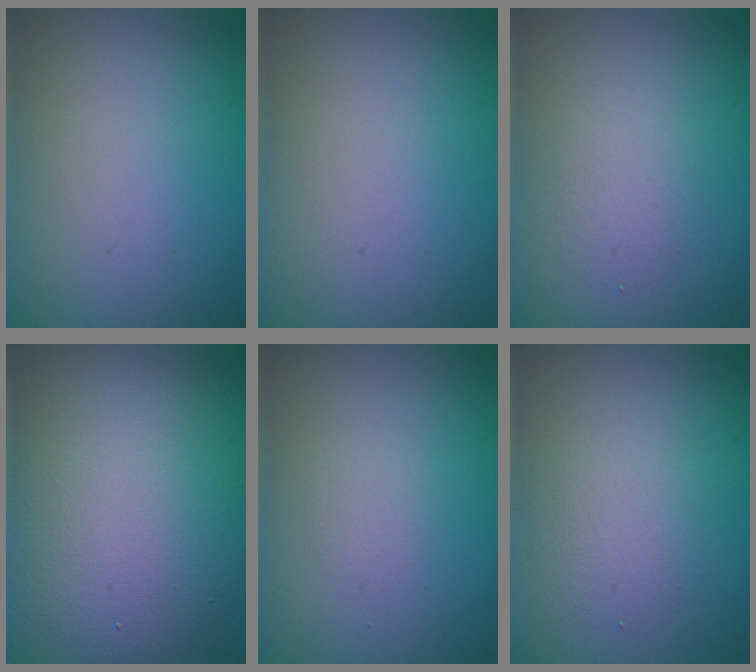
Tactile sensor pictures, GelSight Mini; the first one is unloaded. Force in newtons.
{"total": 0.0}
{"total": 1.7, "press": 1.7, "slide": 0.2}
{"total": 10.4, "press": 10.4, "slide": 0.6}
{"total": 0.6, "press": 0.6, "slide": 0.0}
{"total": 2.5, "press": 2.5, "slide": 0.1}